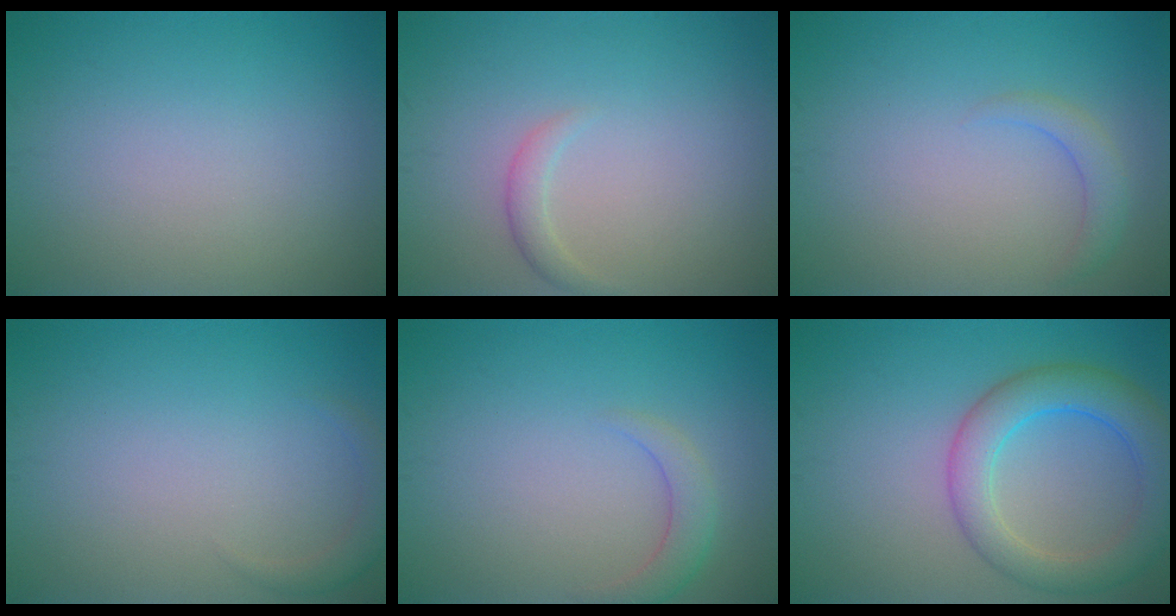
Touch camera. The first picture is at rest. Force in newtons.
{"total": 1.2, "press": 1.2, "slide": 0.0}
{"total": 1.6, "press": 1.6, "slide": 0.2}
{"total": 1.4, "press": 1.4, "slide": 0.1}
{"total": 2.1, "press": 2.1, "slide": 0.2}
{"total": 5.7, "press": 5.7, "slide": 0.2}